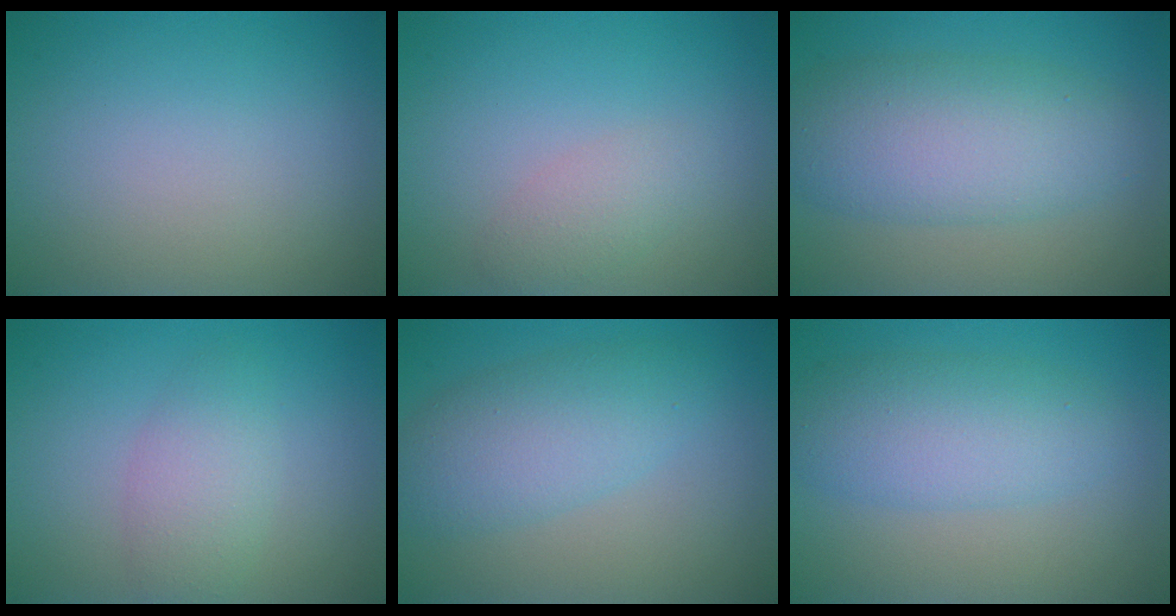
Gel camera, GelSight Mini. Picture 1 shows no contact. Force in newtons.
{"total": 1.8, "press": 1.8, "slide": 0.2}
{"total": 7.2, "press": 7.2, "slide": 0.1}
{"total": 3.0, "press": 3.0, "slide": 0.2}
{"total": 4.8, "press": 4.8, "slide": 0.1}
{"total": 5.0, "press": 5.0, "slide": 0.1}